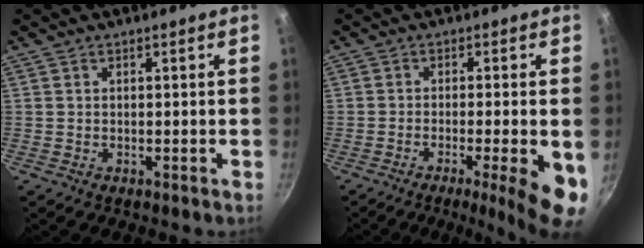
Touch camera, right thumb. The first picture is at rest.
{"total": 10.2, "force": [-3.5, 1.6, 9.4], "torque": [-0.127, 0.004, -0.049]}